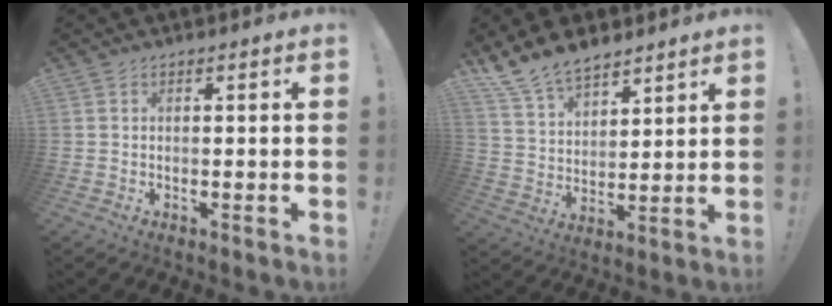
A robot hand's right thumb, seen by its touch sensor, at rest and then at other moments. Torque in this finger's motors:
{"motor_torque": [-0.26, 0.47, 0.33, 0.33, 0.01]}